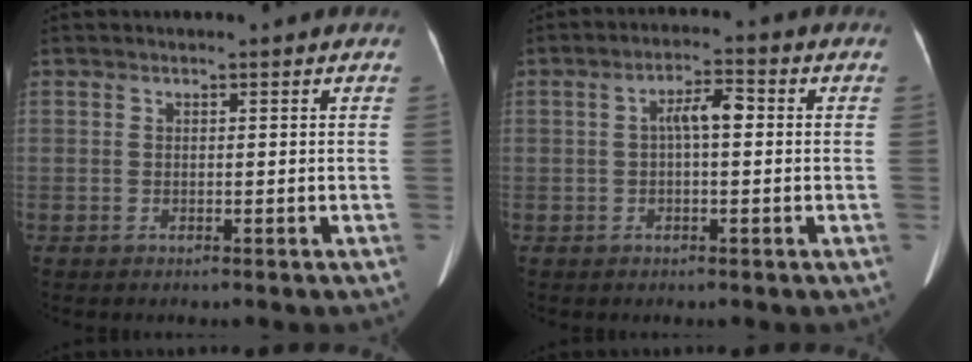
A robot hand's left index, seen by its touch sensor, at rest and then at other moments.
{"total": 4.2, "force": [0.3, 1.0, 4.1], "torque": [-0.075, 0.016, 0.003]}